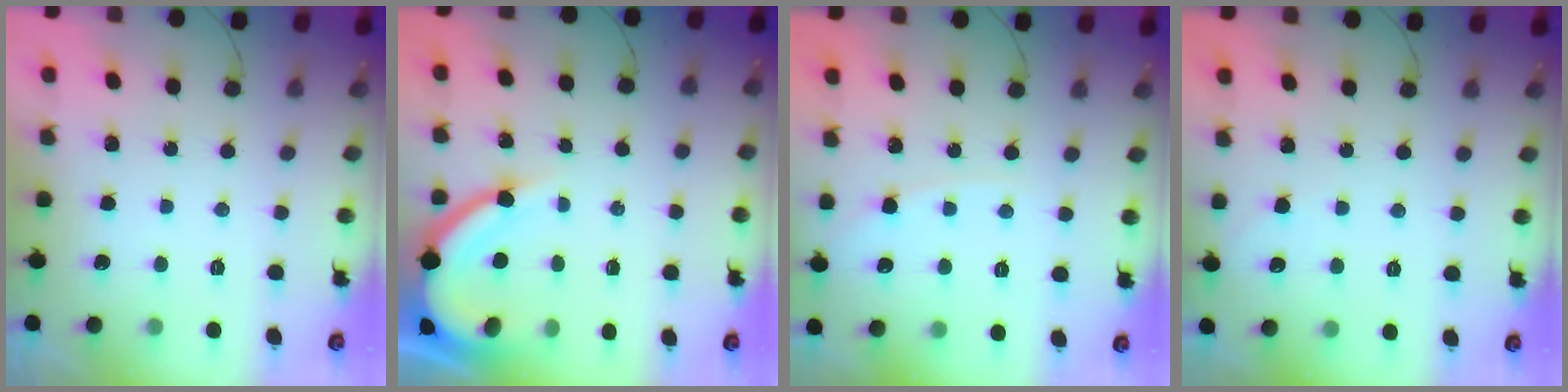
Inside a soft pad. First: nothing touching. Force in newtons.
{"total": 11.5, "press": 11.4, "slide": 1.2}
{"total": 4.2, "press": 4.2, "slide": 0.4}
{"total": 2.9, "press": 2.9, "slide": 0.4}